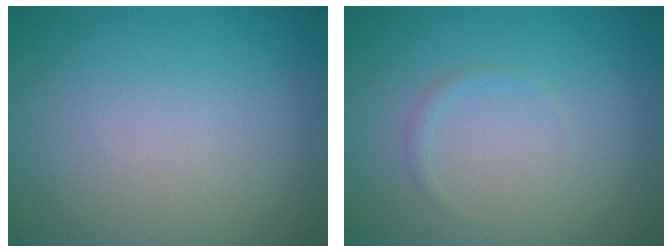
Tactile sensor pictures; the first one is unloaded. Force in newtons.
{"total": 0.6, "press": 0.6, "slide": 0.0}